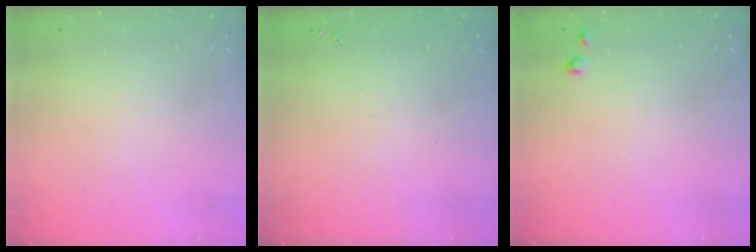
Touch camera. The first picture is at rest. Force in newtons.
{"total": 0.0}
{"total": 4.8, "press": 4.8, "slide": 0.7}